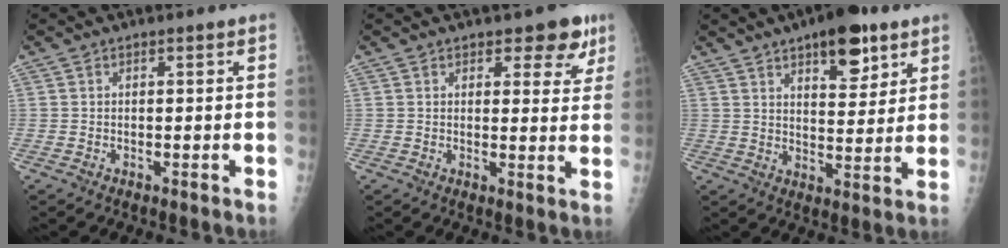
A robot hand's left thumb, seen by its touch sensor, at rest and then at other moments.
{"total": 6.4, "force": [4.0, 3.2, 3.9], "torque": [-0.010, -0.017, 0.046]}
{"total": 11.9, "force": [7.0, 4.9, 8.3], "torque": [-0.090, -0.034, 0.101]}